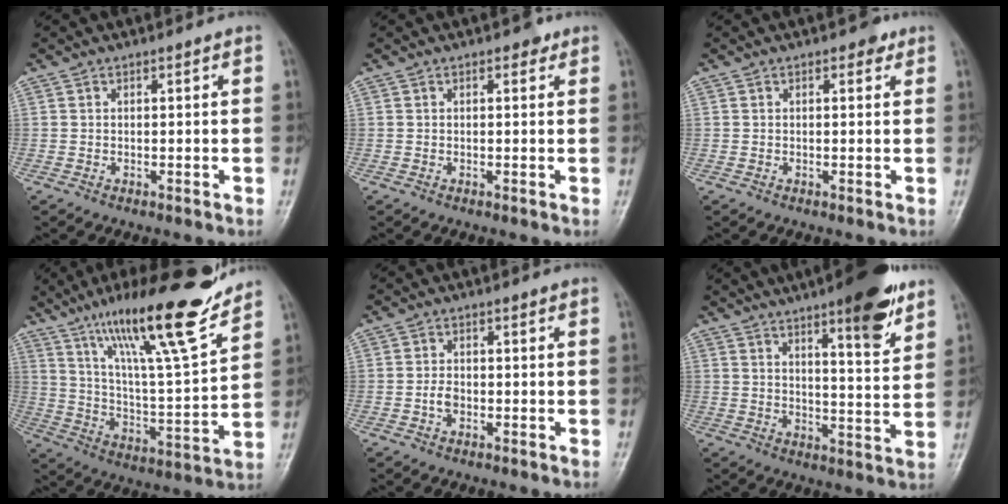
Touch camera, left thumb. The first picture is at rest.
{"total": 1.3, "force": [0.7, 0.9, 0.7], "torque": [0.001, 0.000, 0.004]}
{"total": 1.6, "force": [0.8, 1.0, 0.9], "torque": [0.000, 0.000, 0.006]}
{"total": 20.9, "force": [15.0, 2.5, 14.3], "torque": [-0.210, -0.074, 0.254]}
{"total": 2.3, "force": [-0.8, 1.6, 1.5], "torque": [-0.024, 0.010, -0.017]}
{"total": 12.7, "force": [7.8, 2.7, 9.6], "torque": [-0.114, -0.042, 0.107]}